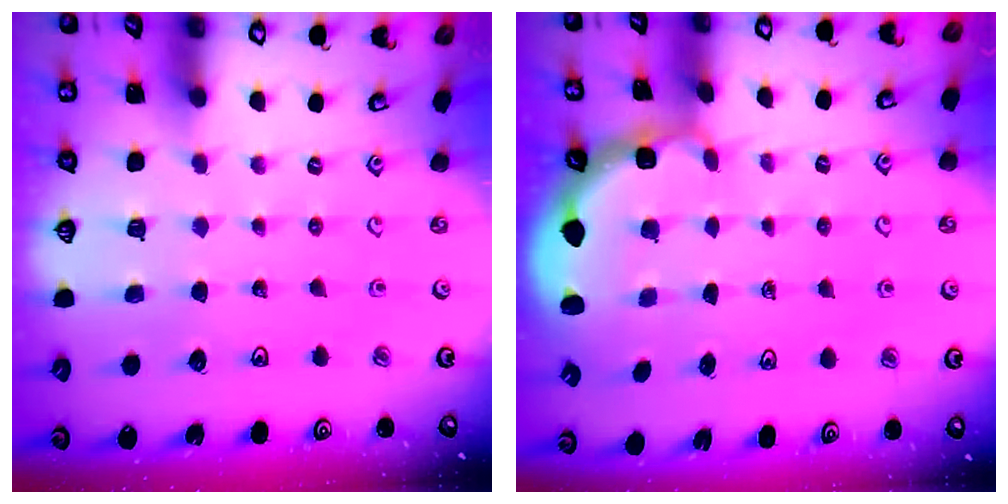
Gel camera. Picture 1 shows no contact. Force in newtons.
{"total": 3.0, "press": 2.0, "slide": 2.2}